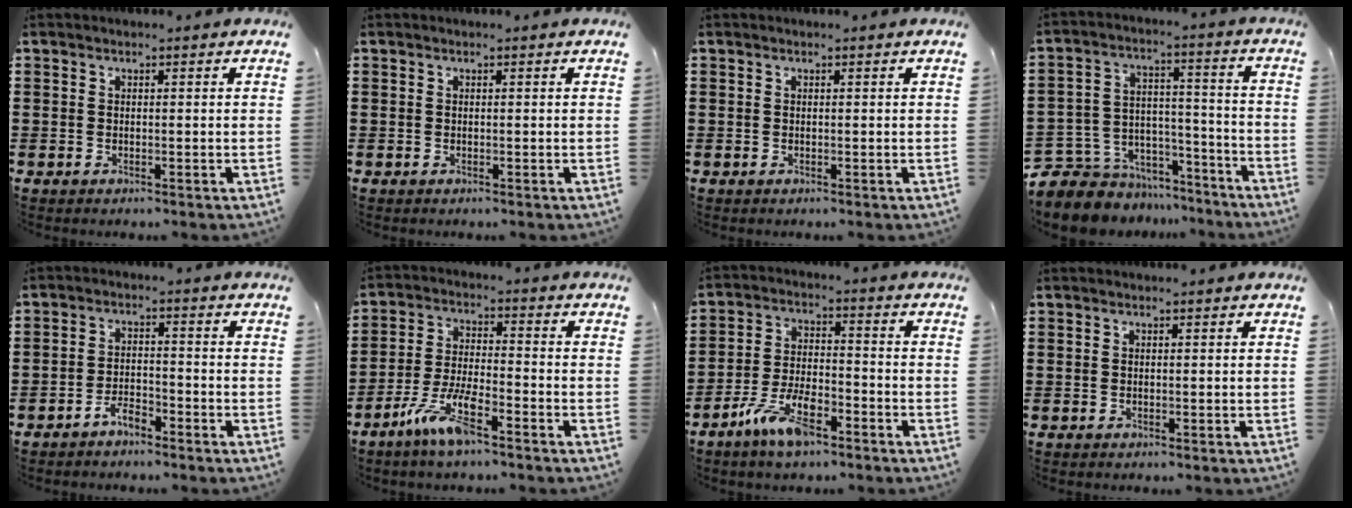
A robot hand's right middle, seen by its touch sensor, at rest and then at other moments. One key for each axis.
{"total": 0.0}
{"total": 0.0}
{"total": 6.9, "fx": -5.8, "fy": 3.6, "fz": -0.2, "tx": -0.021, "ty": 0.007, "tz": -0.118}
{"total": 3.2, "fx": -2.9, "fy": 0.8, "fz": 1.2, "tx": -0.031, "ty": 0.006, "tz": -0.060}
{"total": 7.7, "fx": -5.1, "fy": 1.7, "fz": 5.5, "tx": -0.128, "ty": -0.004, "tz": -0.100}
{"total": 8.3, "fx": -5.4, "fy": 3.0, "fz": 5.6, "tx": -0.119, "ty": 0.006, "tz": -0.101}
{"total": 0.0}